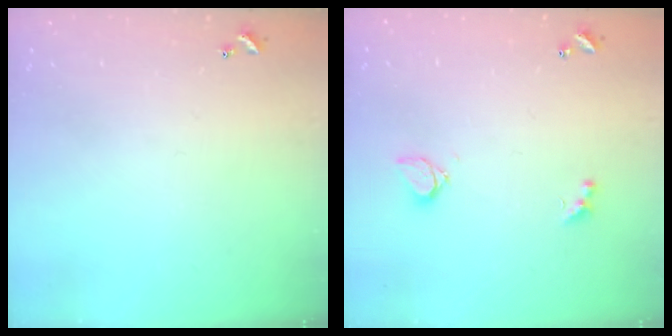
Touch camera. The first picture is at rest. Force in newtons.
{"total": 4.3, "press": 4.2, "slide": 0.8}